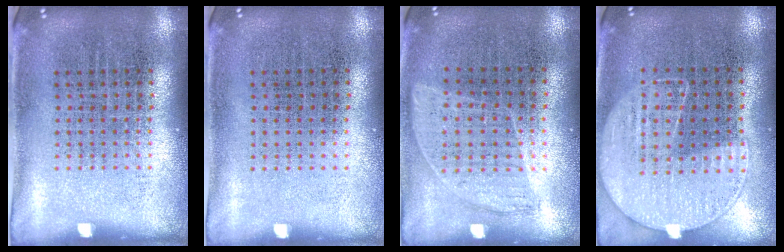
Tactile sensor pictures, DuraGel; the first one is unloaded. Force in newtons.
{"total": 0.0}
{"total": 0.9, "press": 0.8, "slide": 0.5}
{"total": 1.2, "press": 1.0, "slide": 0.6}